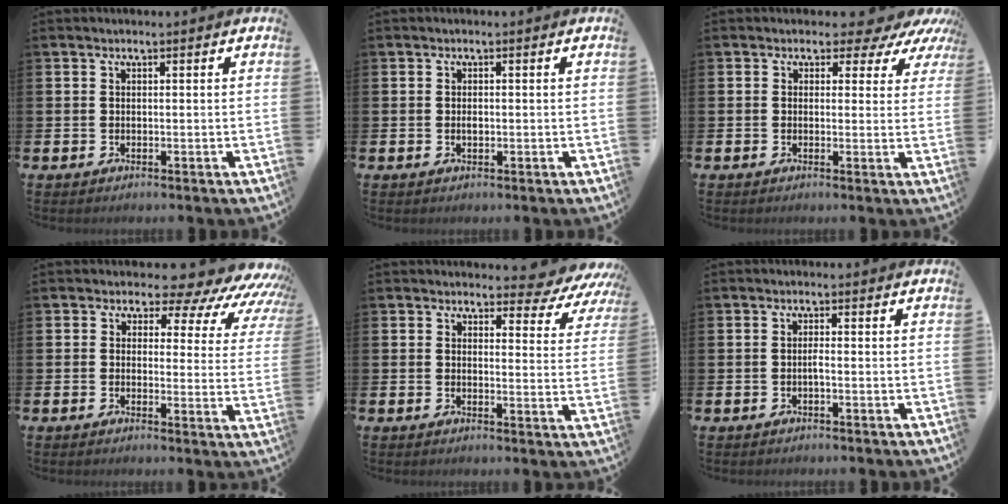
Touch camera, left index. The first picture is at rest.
{"total": 0.9, "force": [-0.1, 0.6, 0.8], "torque": [-0.015, 0.004, -0.003]}
{"total": 2.9, "force": [1.8, 2.0, 1.0], "torque": [-0.013, -0.015, 0.019]}
{"total": 5.6, "force": [4.4, 2.9, 1.9], "torque": [-0.029, -0.052, 0.062]}
{"total": 3.8, "force": [3.5, 1.3, 0.7], "torque": [-0.005, -0.032, 0.055]}
{"total": 0.8, "force": [-0.3, 0.0, 0.8], "torque": [-0.015, -0.003, -0.004]}